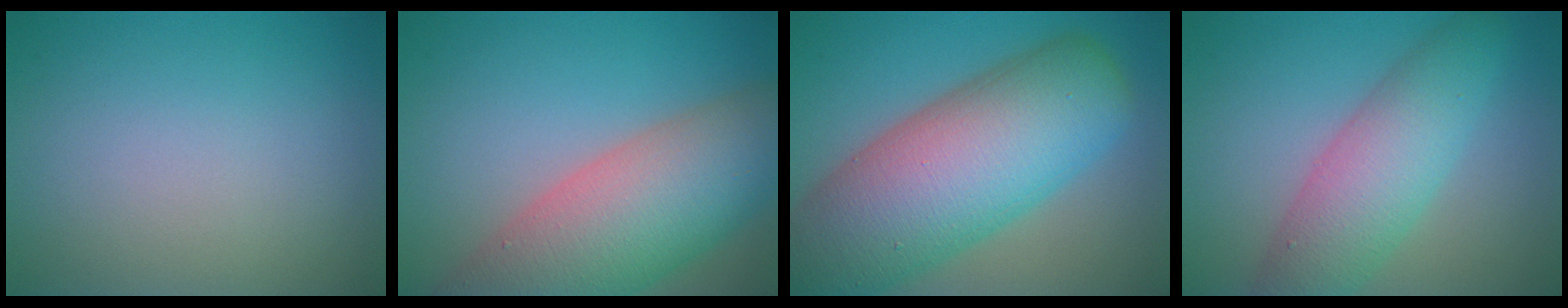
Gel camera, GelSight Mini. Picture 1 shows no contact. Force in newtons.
{"total": 11.9, "press": 11.9, "slide": 0.6}
{"total": 15.2, "press": 15.1, "slide": 0.6}
{"total": 6.7, "press": 6.7, "slide": 0.2}